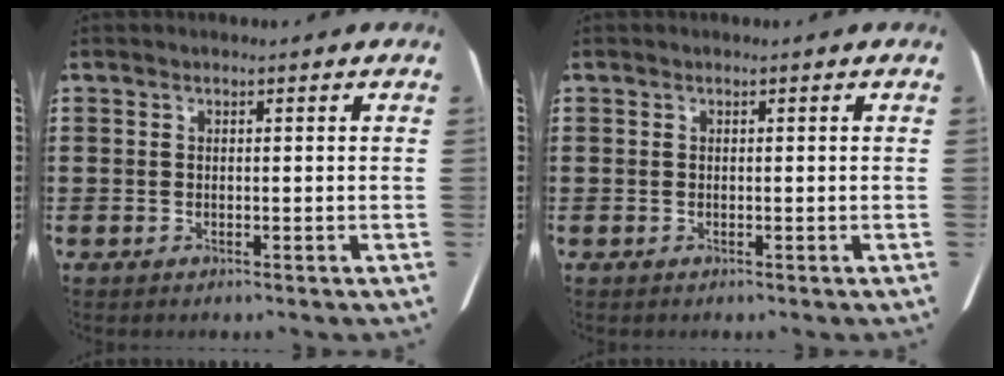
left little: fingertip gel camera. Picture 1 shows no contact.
{"total": 0.0}